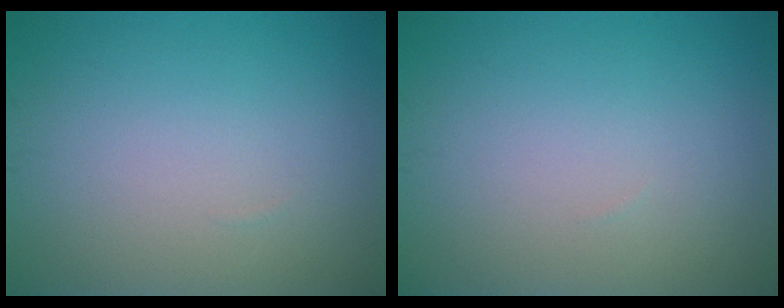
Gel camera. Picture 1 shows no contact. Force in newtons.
{"total": 0.0}